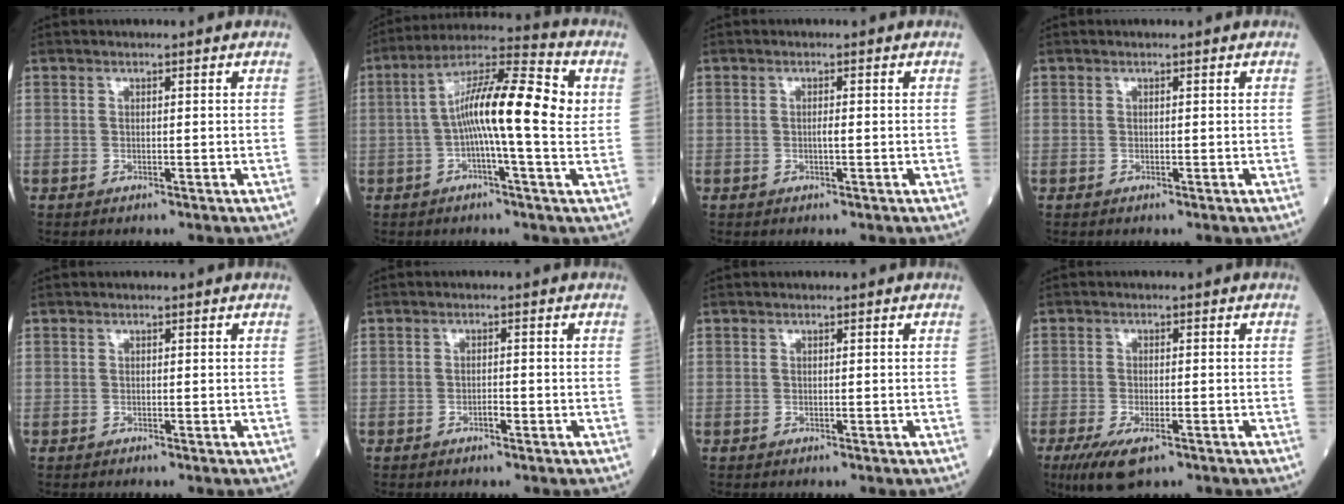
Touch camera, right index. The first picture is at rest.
{"total": 13.6, "force": [0.6, 1.4, 13.5], "torque": [-0.227, 0.026, -0.004]}
{"total": 0.8, "force": [-0.2, 0.0, 0.8], "torque": [-0.014, 0.000, -0.004]}
{"total": 0.0}
{"total": 0.0}
{"total": 1.1, "force": [-0.6, 0.4, 0.8], "torque": [-0.013, 0.002, -0.011]}
{"total": 0.0}
{"total": 6.5, "force": [-3.6, 2.1, 4.9], "torque": [-0.093, -0.016, -0.059]}